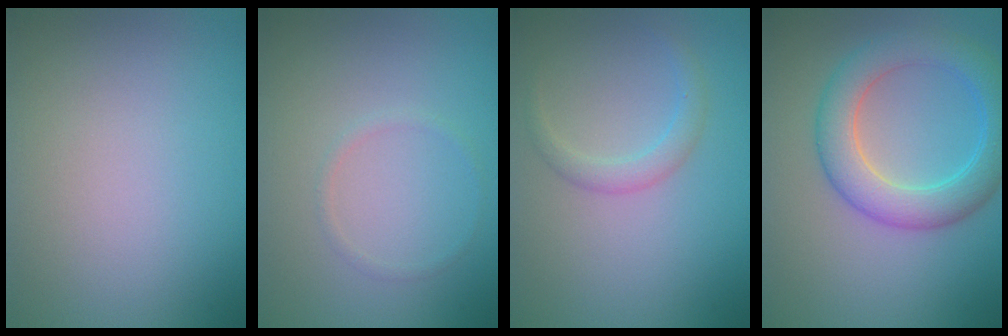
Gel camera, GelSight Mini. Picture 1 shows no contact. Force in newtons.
{"total": 0.7, "press": 0.7, "slide": 0.1}
{"total": 1.7, "press": 1.7, "slide": 0.1}
{"total": 5.6, "press": 5.6, "slide": 0.1}